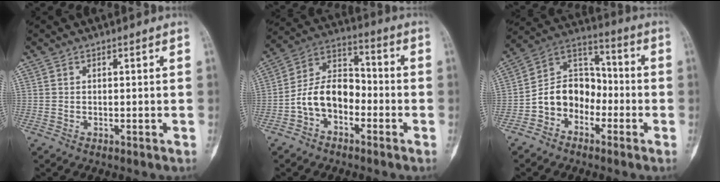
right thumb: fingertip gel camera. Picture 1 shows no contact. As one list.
[{"total": 11.0, "force": [-3.8, 7.4, 7.2], "torque": [-0.114, 0.052, -0.081]}, {"total": 11.1, "force": [-3.9, 8.7, 5.7], "torque": [-0.068, 0.062, -0.084]}]